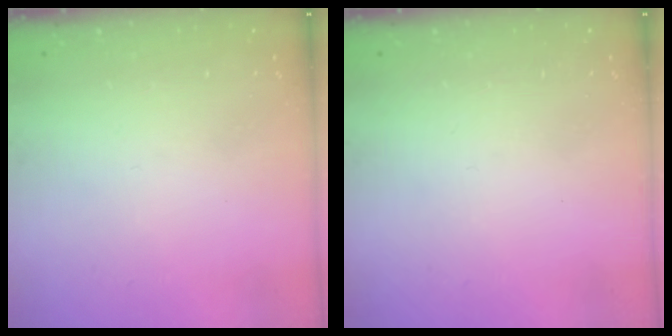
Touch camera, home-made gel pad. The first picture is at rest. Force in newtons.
{"total": 0.0}